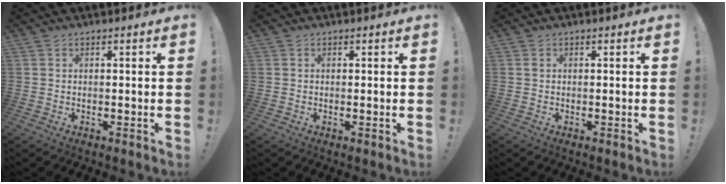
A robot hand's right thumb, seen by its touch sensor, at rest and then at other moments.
{"total": 0.7, "force": [0.1, 0.6, -0.4], "torque": [0.000, 0.005, 0.003]}
{"total": 0.6, "force": [0.2, 0.5, 0.2], "torque": [-0.005, 0.003, 0.003]}